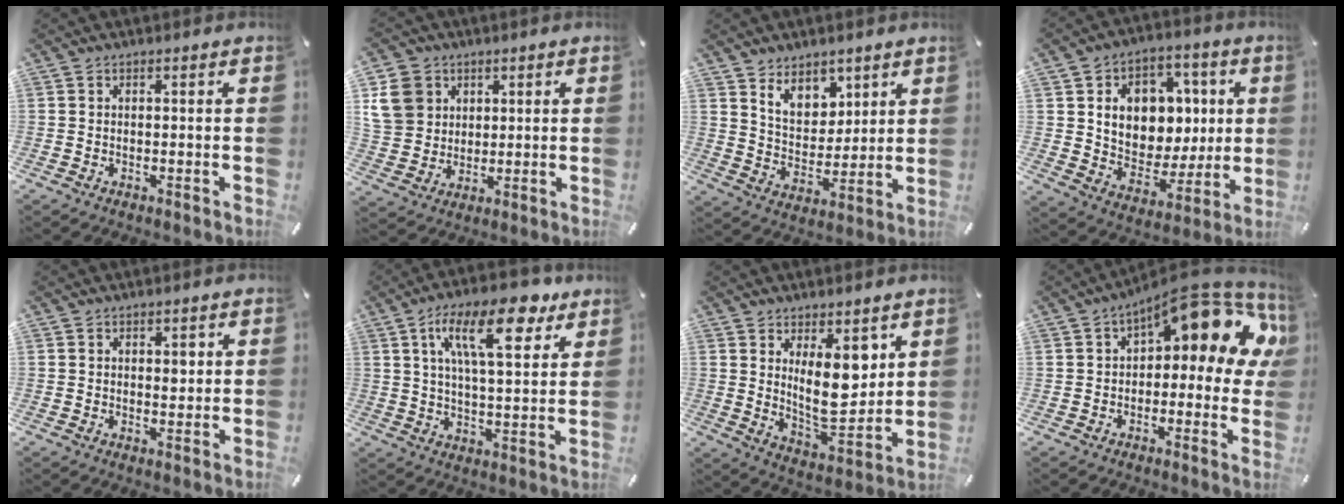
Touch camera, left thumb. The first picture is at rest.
{"total": 9.9, "force": [3.7, 8.8, 2.8], "torque": [-0.070, -0.006, 0.074]}
{"total": 8.6, "force": [6.2, 5.8, 1.7], "torque": [-0.036, -0.041, 0.116]}
{"total": 13.0, "force": [2.8, 11.3, 5.9], "torque": [-0.082, -0.018, 0.060]}
{"total": 1.9, "force": [0.7, 1.3, 1.2], "torque": [0.000, -0.007, 0.007]}
{"total": 17.1, "force": [8.7, 7.0, 13.0], "torque": [-0.210, -0.021, 0.140]}
{"total": 12.6, "force": [4.8, 6.6, 9.6], "torque": [-0.133, -0.040, 0.085]}
{"total": 15.5, "force": [7.4, 6.4, 12.1], "torque": [-0.165, -0.054, 0.122]}